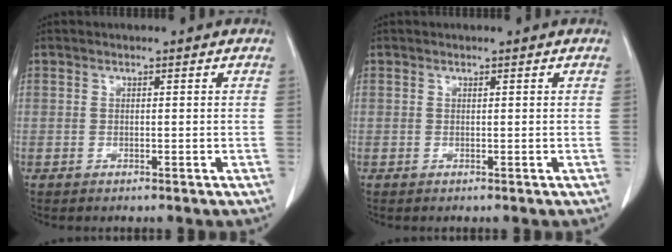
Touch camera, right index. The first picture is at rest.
{"total": 0.0}